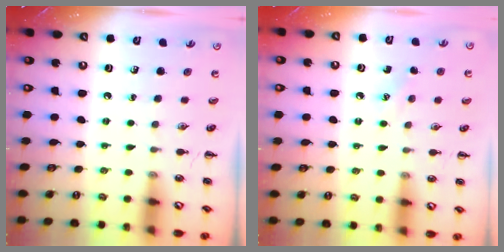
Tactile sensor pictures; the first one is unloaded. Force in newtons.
{"total": 5.8, "press": 5.5, "slide": 1.8}